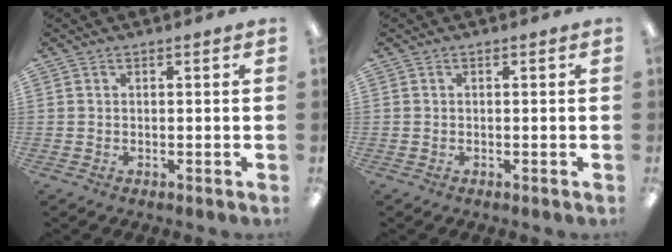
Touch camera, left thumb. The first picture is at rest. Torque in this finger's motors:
{"motor_torque": [-0.01, 0.01, 0.01, -0.01, 0.00]}